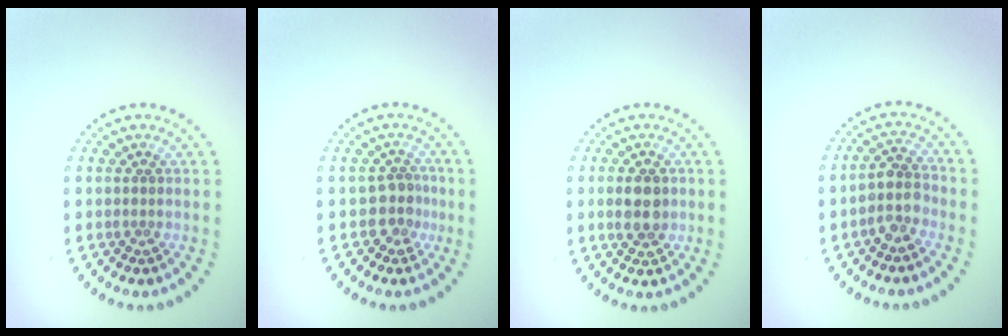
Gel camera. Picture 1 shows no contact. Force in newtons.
{"total": 2.1, "press": 1.6, "slide": 1.4}
{"total": 2.9, "press": 2.9, "slide": 0.1}
{"total": 2.8, "press": 2.4, "slide": 1.5}